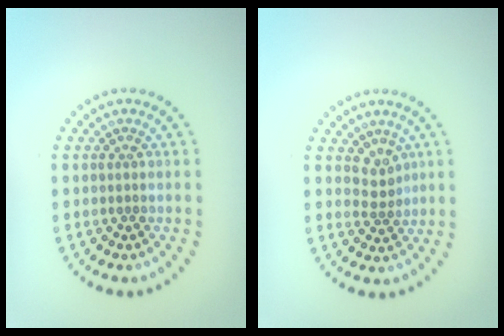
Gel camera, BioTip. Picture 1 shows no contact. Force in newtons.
{"total": 1.9, "press": 1.4, "slide": 1.3}